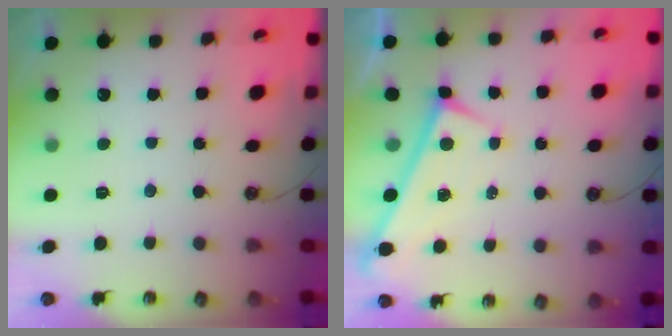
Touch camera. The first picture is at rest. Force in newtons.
{"total": 0.0}